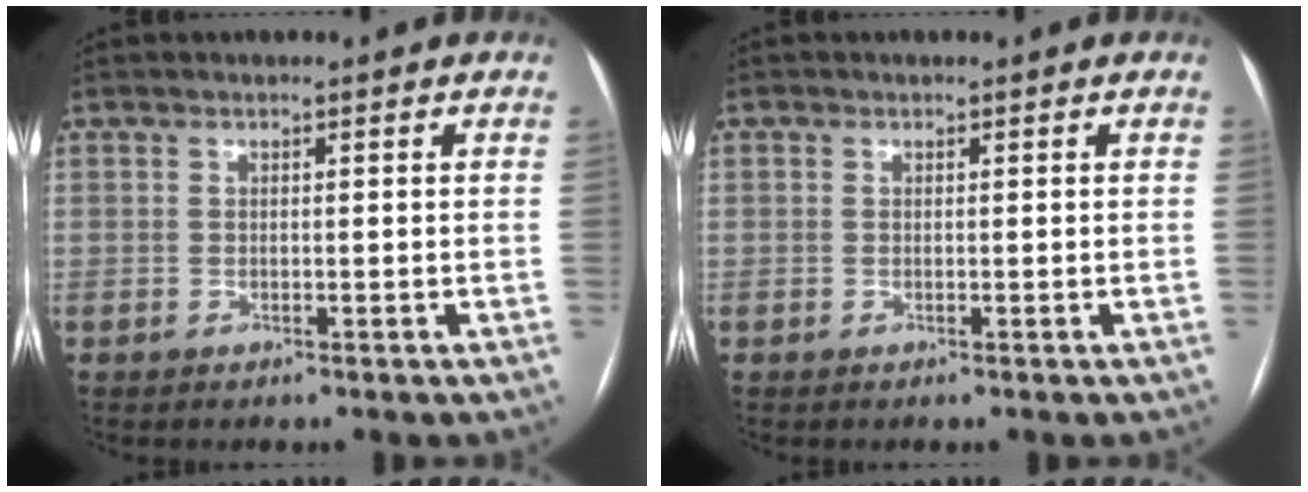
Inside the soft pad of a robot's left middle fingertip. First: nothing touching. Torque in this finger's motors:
{"motor_torque": [0.03, -0.03, 0.01, 0.00]}